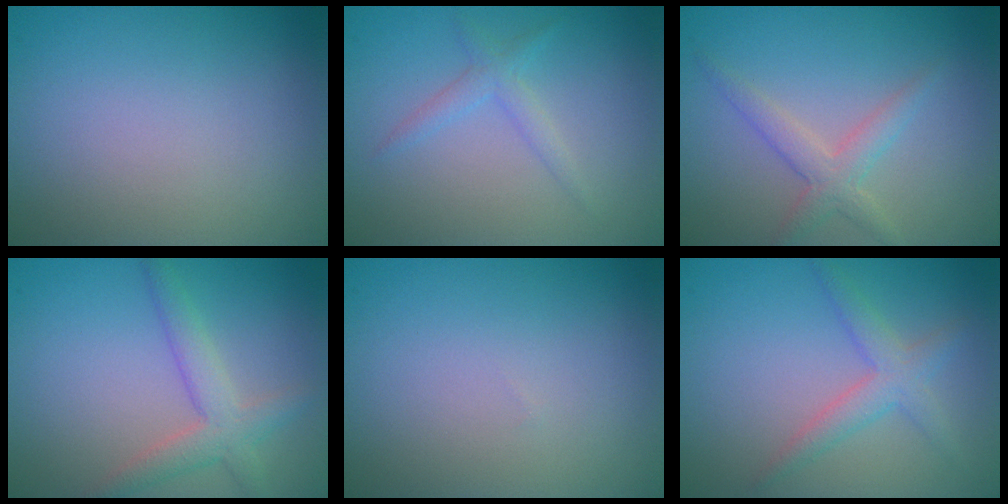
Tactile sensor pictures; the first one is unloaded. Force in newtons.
{"total": 1.6, "press": 1.6, "slide": 0.1}
{"total": 2.5, "press": 2.5, "slide": 0.0}
{"total": 3.2, "press": 3.2, "slide": 0.2}
{"total": 0.0}
{"total": 2.5, "press": 2.5, "slide": 0.2}